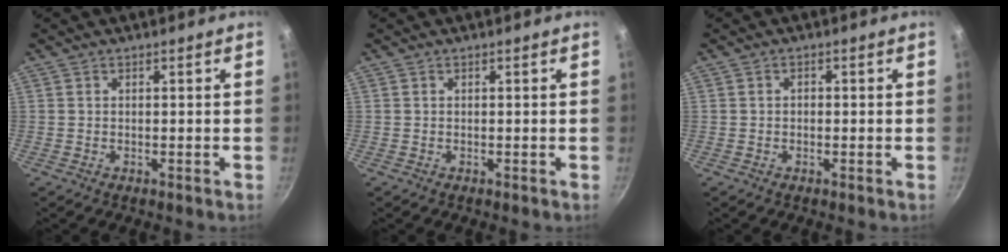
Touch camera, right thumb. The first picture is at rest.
{"total": 0.0}
{"total": 1.0, "force": [-0.1, 0.8, 0.6], "torque": [-0.009, 0.005, -0.002]}